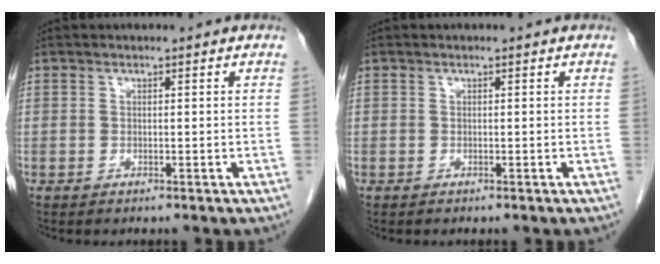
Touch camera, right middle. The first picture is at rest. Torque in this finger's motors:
{"motor_torque": [0.03, 0.17, -0.04, -0.01]}